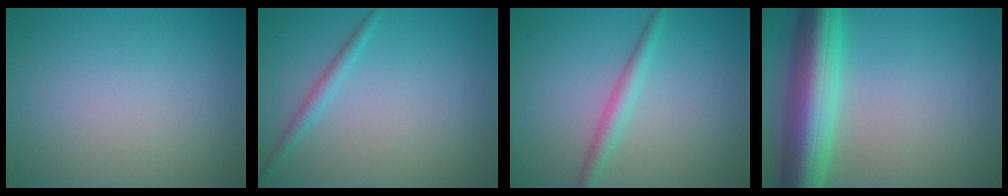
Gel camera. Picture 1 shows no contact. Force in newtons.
{"total": 1.4, "press": 1.4, "slide": 0.0}
{"total": 2.1, "press": 2.1, "slide": 0.1}
{"total": 9.1, "press": 9.1, "slide": 0.4}